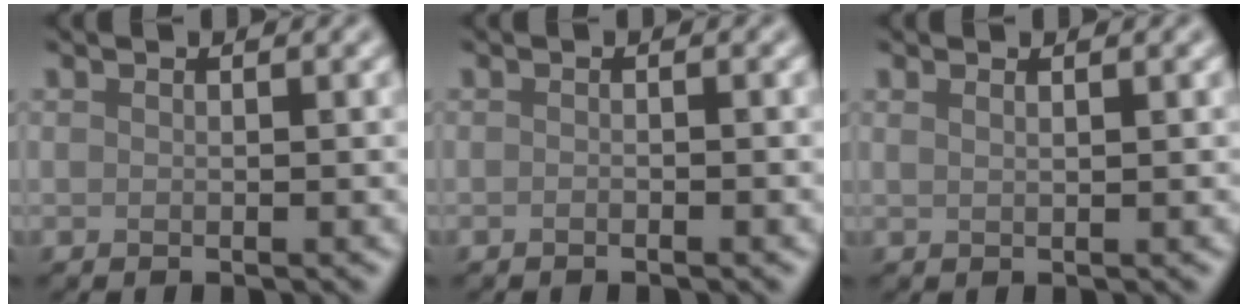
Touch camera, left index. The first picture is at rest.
{"total": 0.6, "force": [-0.4, 0.1, 0.5], "torque": [-0.012, -0.001, -0.010]}
{"total": 1.1, "force": [0.7, 0.4, 0.7], "torque": [-0.005, -0.002, 0.003]}